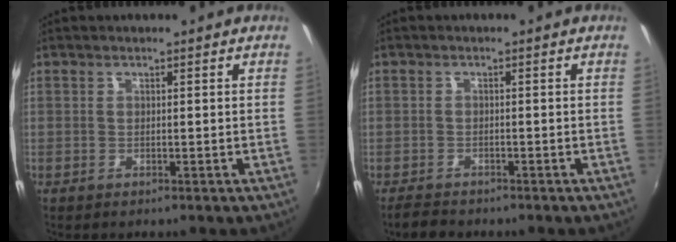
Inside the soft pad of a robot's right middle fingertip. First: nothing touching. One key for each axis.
{"total": 2.8, "fx": -2.3, "fy": 1.6, "fz": 0.4, "tx": -0.010, "ty": 0.005, "tz": -0.041}